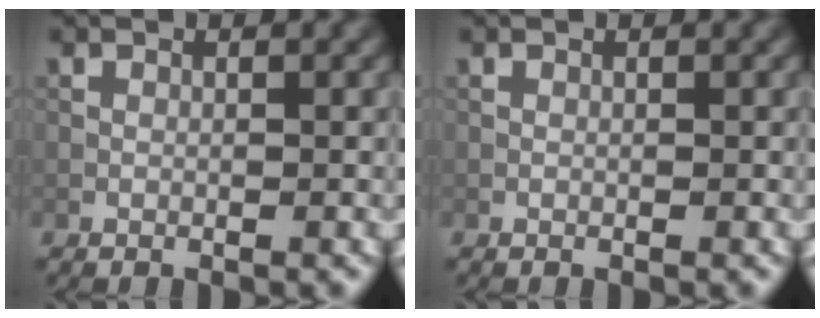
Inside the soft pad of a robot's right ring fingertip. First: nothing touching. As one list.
[{"total": 0.0}]